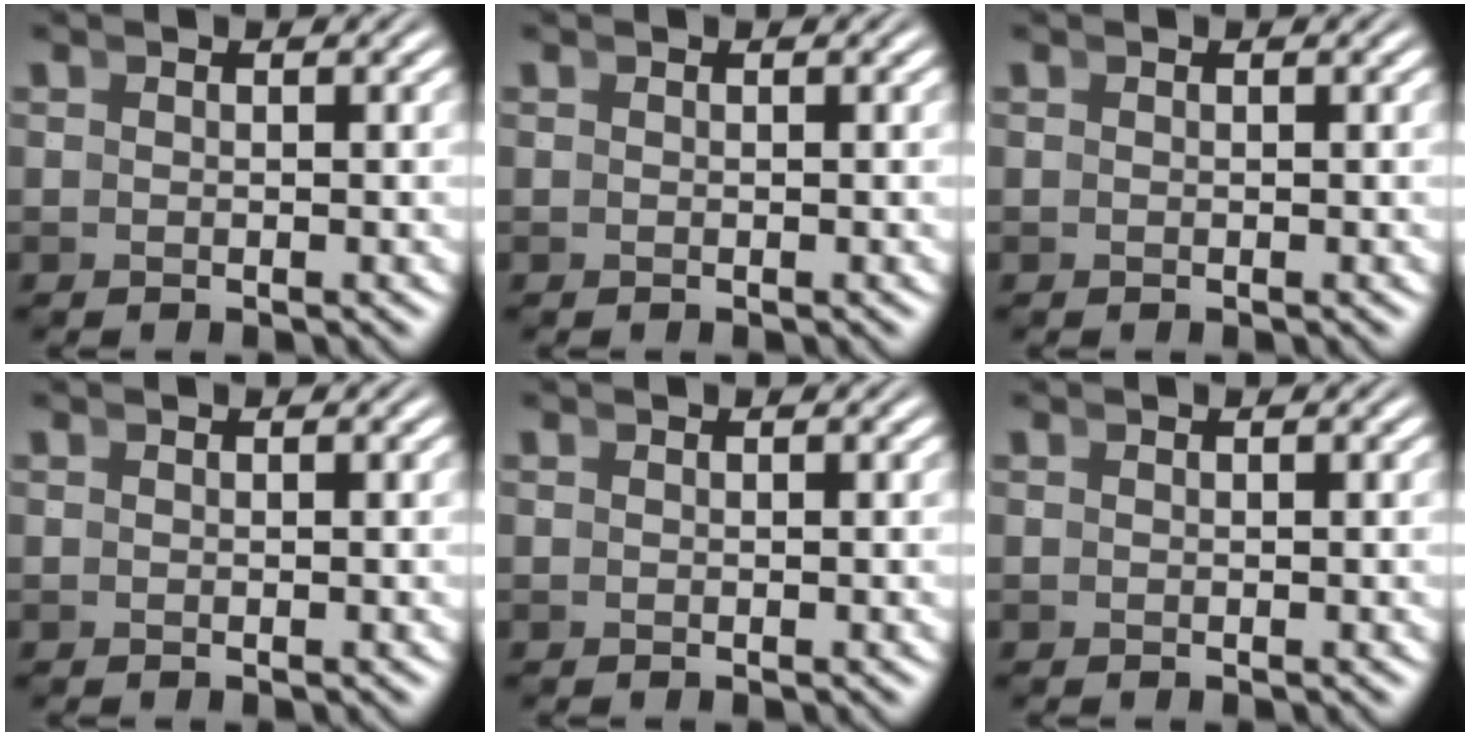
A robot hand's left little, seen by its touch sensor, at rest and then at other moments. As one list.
[{"total": 0.0}, {"total": 0.0}, {"total": 0.0}, {"total": 0.0}, {"total": 0.0}]